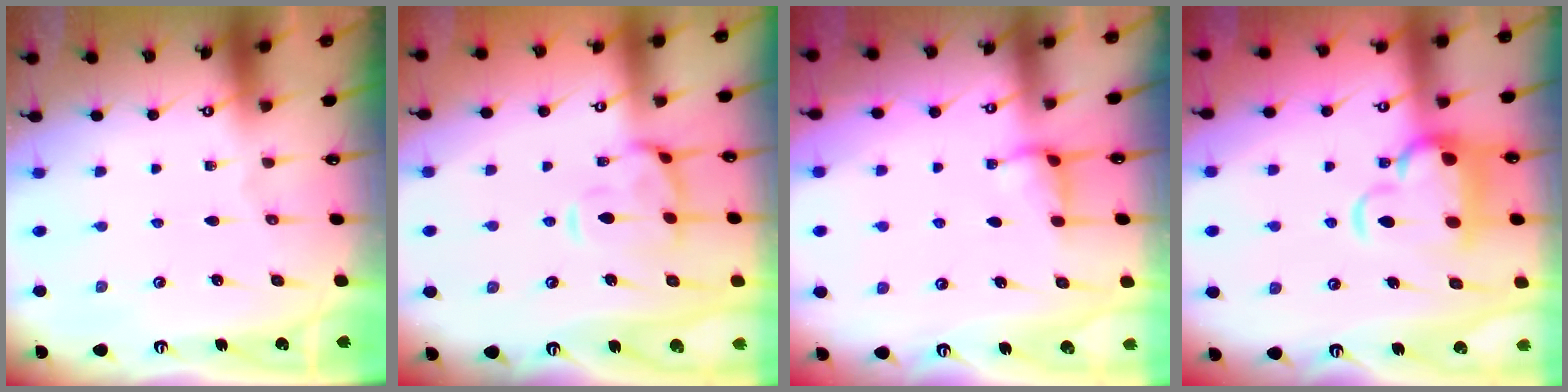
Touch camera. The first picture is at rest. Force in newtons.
{"total": 5.2, "press": 5.0, "slide": 1.3}
{"total": 2.5, "press": 2.5, "slide": 0.5}
{"total": 7.7, "press": 7.5, "slide": 1.7}